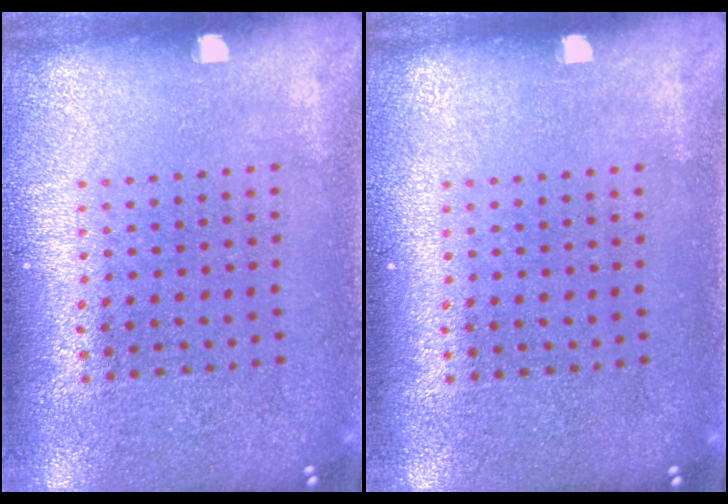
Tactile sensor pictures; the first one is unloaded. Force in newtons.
{"total": 0.0}